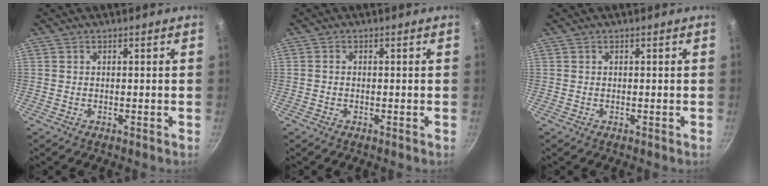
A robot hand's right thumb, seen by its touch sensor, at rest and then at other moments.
{"total": 0.6, "force": [-0.2, 0.4, 0.3], "torque": [-0.006, 0.004, -0.005]}
{"total": 0.0}